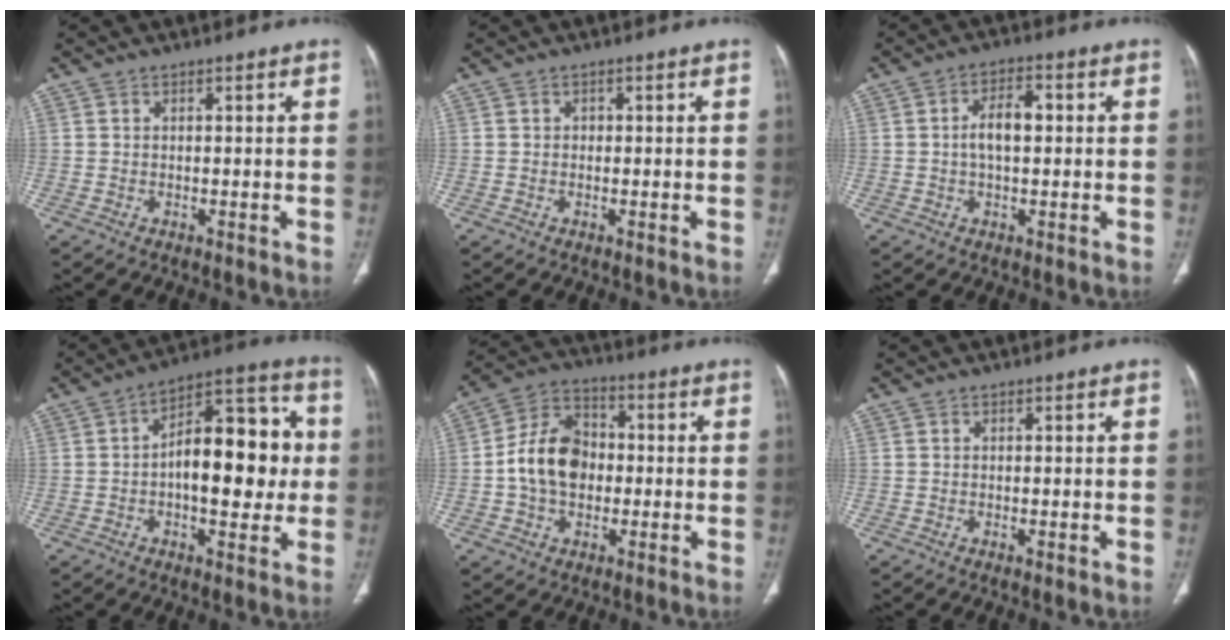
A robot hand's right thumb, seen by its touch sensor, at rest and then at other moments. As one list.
[{"total": 0.8, "force": [0.0, 0.7, 0.3], "torque": [0.000, 0.003, -0.001]}, {"total": 5.8, "force": [0.3, 3.1, 4.9], "torque": [-0.086, 0.014, 0.002]}, {"total": 17.8, "force": [-0.3, 8.8, 15.4], "torque": [-0.193, 0.033, -0.010]}, {"total": 12.3, "force": [-0.8, 9.2, 8.2], "torque": [-0.128, 0.032, -0.022]}, {"total": 0.8, "force": [-0.2, 0.3, 0.8], "torque": [-0.016, -0.003, -0.004]}]